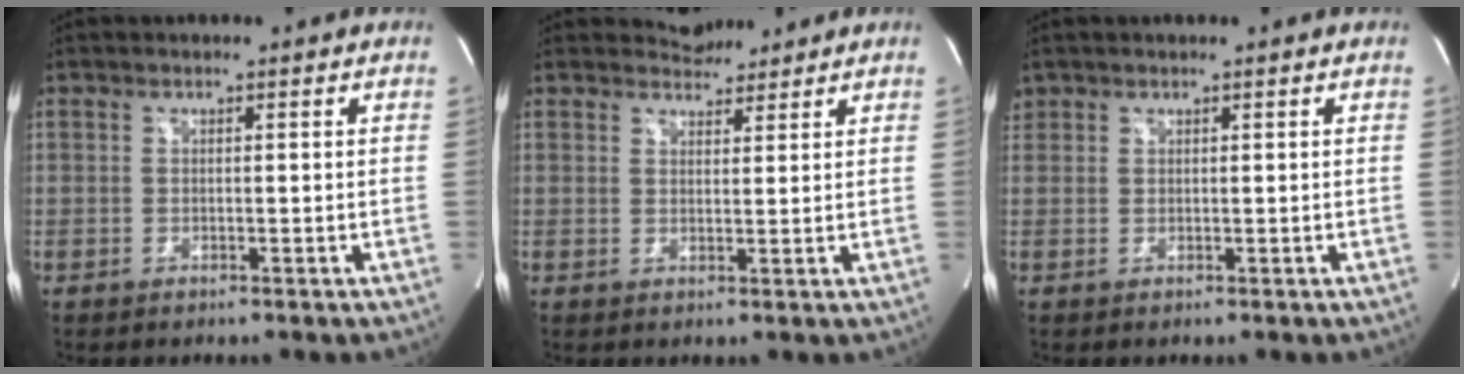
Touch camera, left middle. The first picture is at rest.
{"total": 2.9, "force": [2.7, 0.9, -0.2], "torque": [-0.001, 0.006, 0.044]}
{"total": 1.2, "force": [0.9, 0.9, 0.0], "torque": [0.001, 0.016, 0.018]}